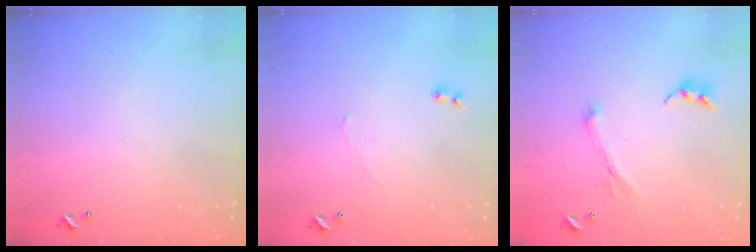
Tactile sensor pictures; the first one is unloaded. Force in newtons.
{"total": 1.6, "press": 1.5, "slide": 0.6}
{"total": 0.9, "press": 0.4, "slide": 0.8}